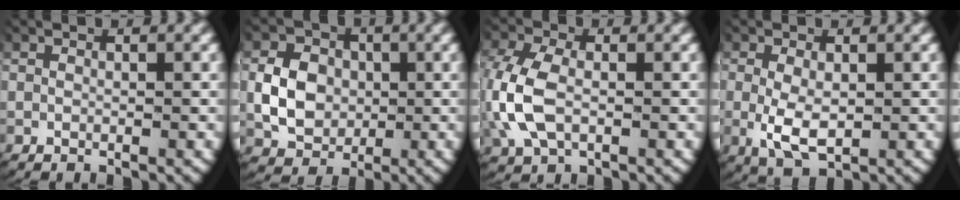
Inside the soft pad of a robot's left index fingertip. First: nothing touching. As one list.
[{"total": 5.7, "force": [-0.2, 4.9, 3.0], "torque": [-0.052, -0.009, 0.001]}, {"total": 5.0, "force": [-0.2, 3.5, 3.5], "torque": [-0.119, -0.020, 0.009]}, {"total": 4.6, "force": [-1.0, 2.7, 3.5], "torque": [-0.084, -0.020, -0.005]}]